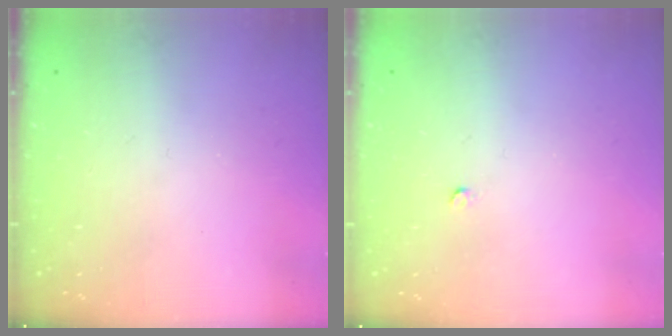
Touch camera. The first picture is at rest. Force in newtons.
{"total": 2.0, "press": 2.0, "slide": 0.3}